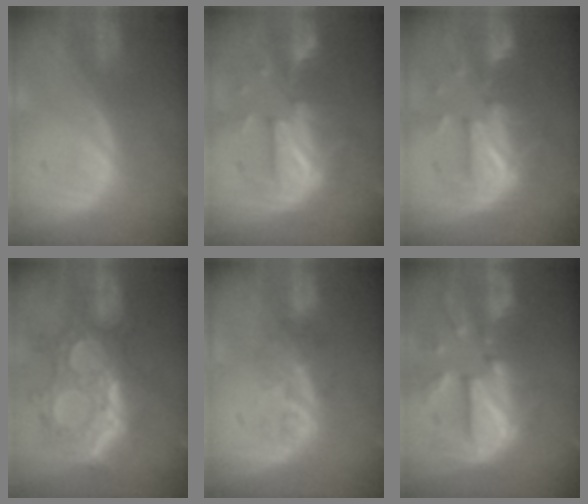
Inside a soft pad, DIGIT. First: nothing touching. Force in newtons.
{"total": 9.0, "press": 8.8, "slide": 1.7}
{"total": 8.6, "press": 8.5, "slide": 1.2}
{"total": 12.2, "press": 10.7, "slide": 5.8}
{"total": 3.7, "press": 3.6, "slide": 1.2}
{"total": 12.1, "press": 10.5, "slide": 6.0}